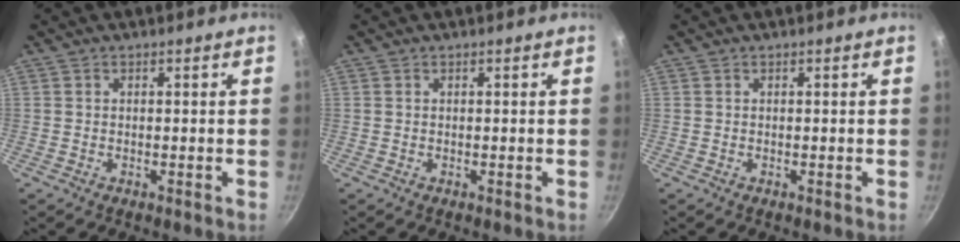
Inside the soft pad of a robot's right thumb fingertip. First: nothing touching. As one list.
[{"total": 0.0}, {"total": 0.0}]